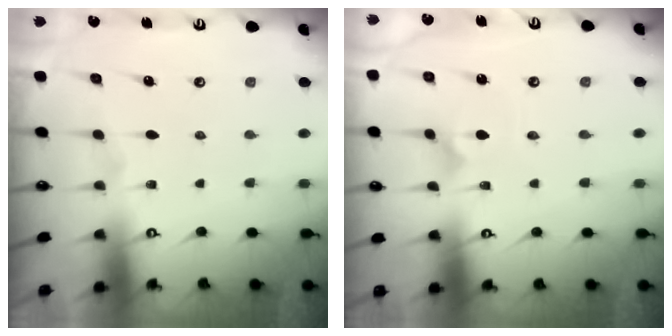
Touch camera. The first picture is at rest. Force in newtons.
{"total": 2.3, "press": 2.3, "slide": 0.2}